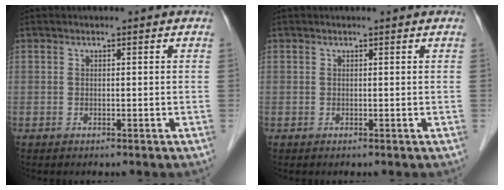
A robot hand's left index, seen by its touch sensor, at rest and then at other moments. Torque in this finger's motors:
{"motor_torque": [0.03, -0.07, -0.01, -0.01]}